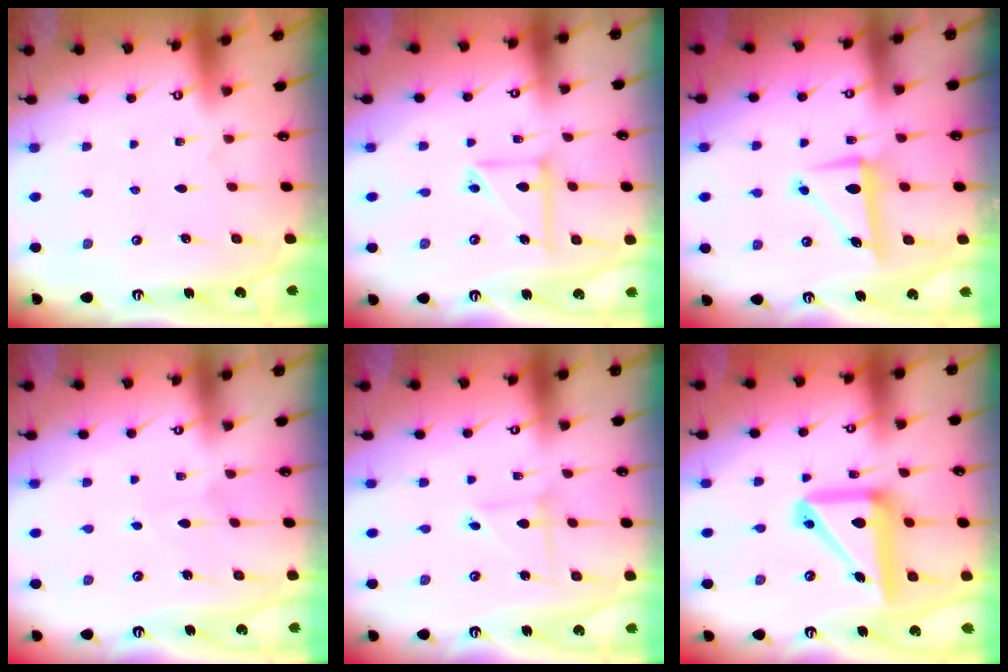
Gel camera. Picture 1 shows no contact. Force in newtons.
{"total": 10.5, "press": 10.4, "slide": 1.3}
{"total": 7.6, "press": 7.5, "slide": 1.1}
{"total": 3.1, "press": 3.1, "slide": 0.4}
{"total": 2.4, "press": 2.4, "slide": 0.3}
{"total": 17.4, "press": 17.1, "slide": 2.8}